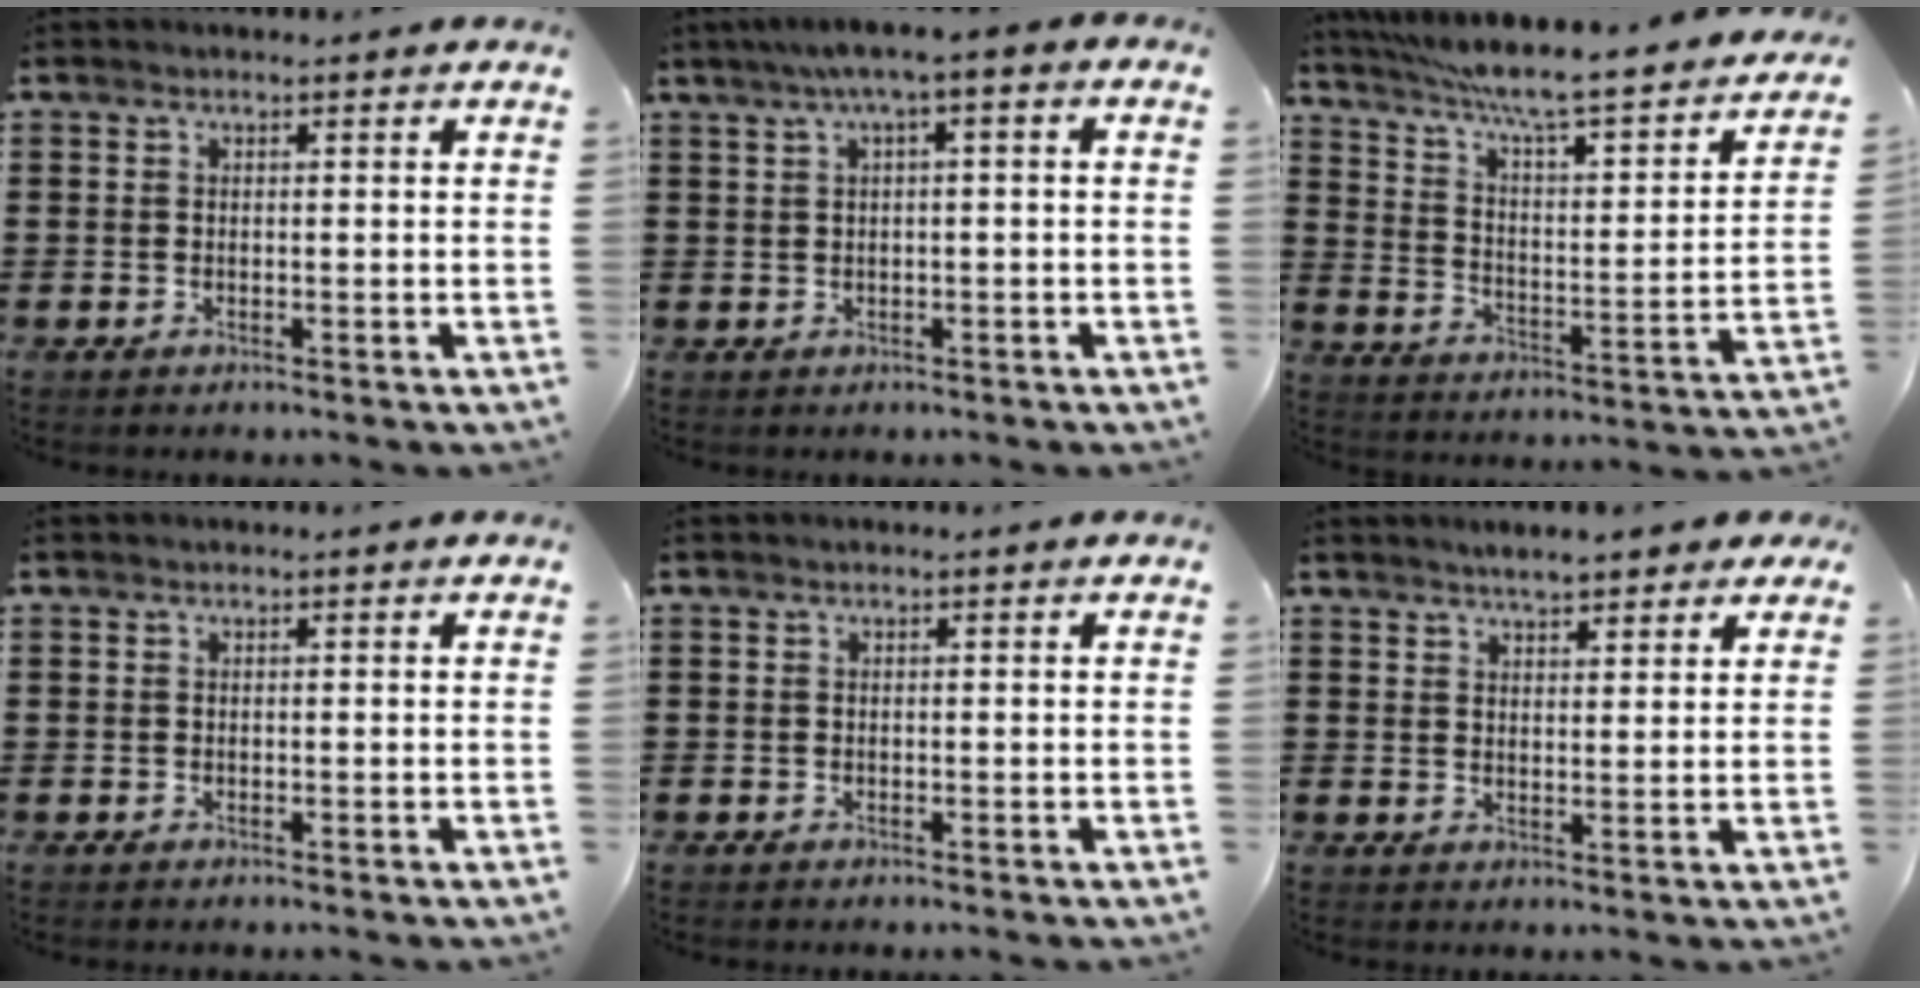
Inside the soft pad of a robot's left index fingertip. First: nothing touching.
{"total": 3.0, "force": [-0.2, 0.3, 3.0], "torque": [-0.053, 0.004, -0.008]}
{"total": 6.5, "force": [5.2, 0.1, 3.8], "torque": [-0.097, -0.048, 0.078]}
{"total": 0.0}
{"total": 0.0}
{"total": 3.5, "force": [3.1, 0.7, 1.5], "torque": [-0.037, 0.003, 0.057]}